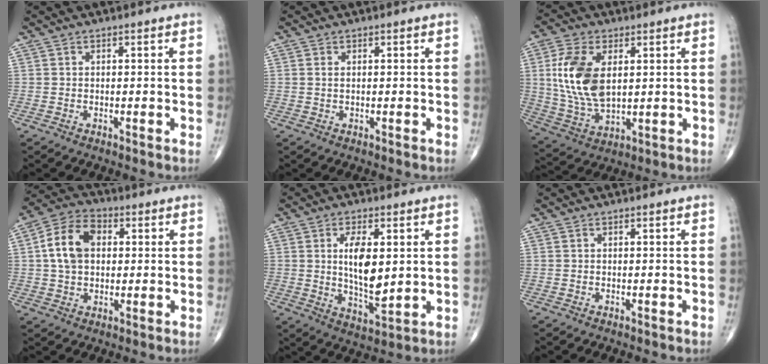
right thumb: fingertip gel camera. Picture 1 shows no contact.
{"total": 0.6, "force": [0.2, 0.4, 0.5], "torque": [-0.012, 0.003, 0.006]}
{"total": 13.6, "force": [2.8, 7.6, 11.0], "torque": [-0.221, -0.012, 0.062]}
{"total": 10.9, "force": [1.7, 7.4, 7.7], "torque": [-0.135, 0.019, 0.024]}
{"total": 10.2, "force": [1.7, 4.4, 9.1], "torque": [-0.147, -0.023, 0.037]}
{"total": 0.0}